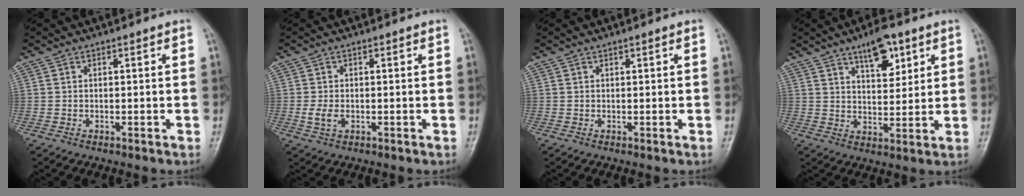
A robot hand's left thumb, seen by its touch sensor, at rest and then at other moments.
{"total": 2.7, "force": [-0.5, 1.8, 2.1], "torque": [-0.044, -0.003, -0.010]}
{"total": 0.0}
{"total": 8.4, "force": [4.9, 3.6, 5.8], "torque": [-0.066, -0.028, 0.078]}